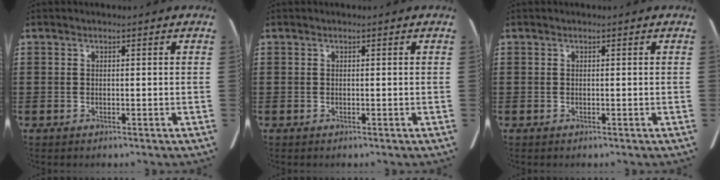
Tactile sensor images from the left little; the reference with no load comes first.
{"total": 0.0}
{"total": 0.0}